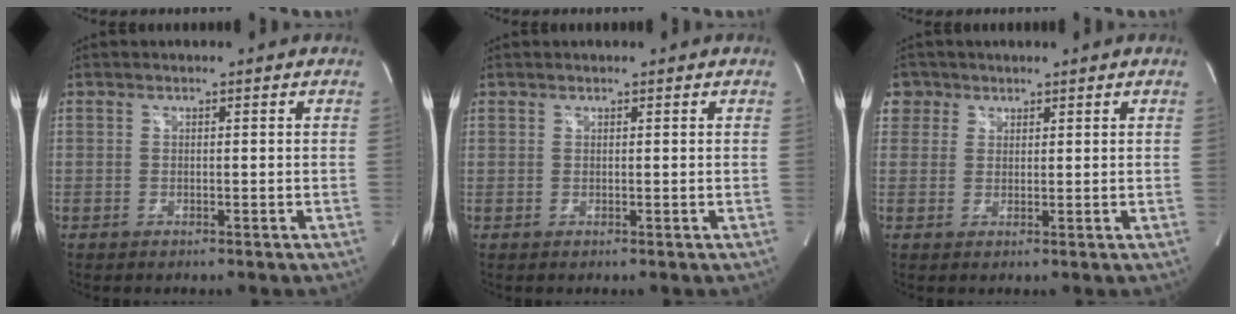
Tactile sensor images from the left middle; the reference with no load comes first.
{"total": 0.0}
{"total": 3.2, "force": [1.6, 2.8, -0.3], "torque": [0.012, 0.010, 0.028]}